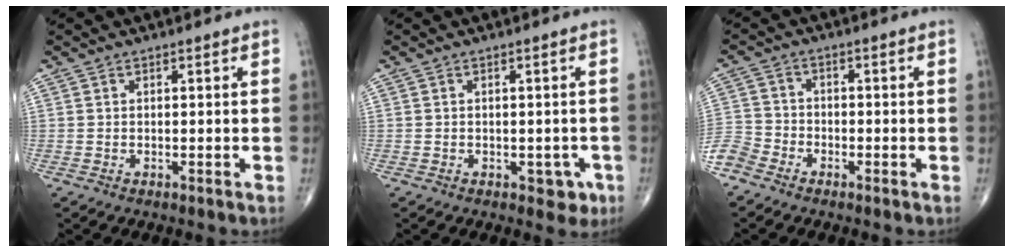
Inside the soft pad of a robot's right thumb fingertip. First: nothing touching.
{"total": 3.3, "force": [-1.3, 2.3, 2.0], "torque": [-0.001, 0.004, -0.013]}
{"total": 5.2, "force": [-3.9, 3.2, 1.2], "torque": [-0.023, 0.010, -0.090]}